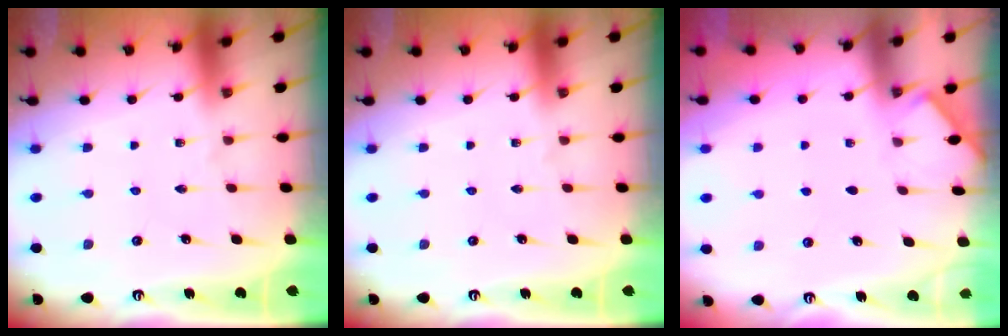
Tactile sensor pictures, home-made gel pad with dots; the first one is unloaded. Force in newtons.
{"total": 0.0}
{"total": 2.0, "press": 1.9, "slide": 0.3}